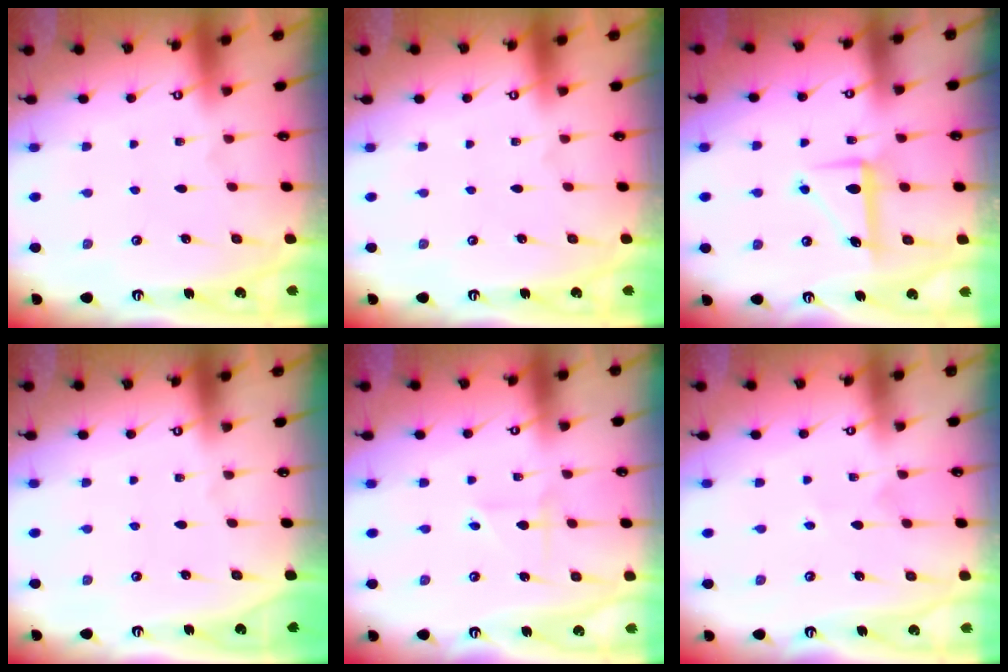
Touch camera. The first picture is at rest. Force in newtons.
{"total": 0.0}
{"total": 7.7, "press": 7.6, "slide": 0.6}
{"total": 0.0}
{"total": 2.3, "press": 2.3, "slide": 0.4}
{"total": 2.5, "press": 2.3, "slide": 0.9}